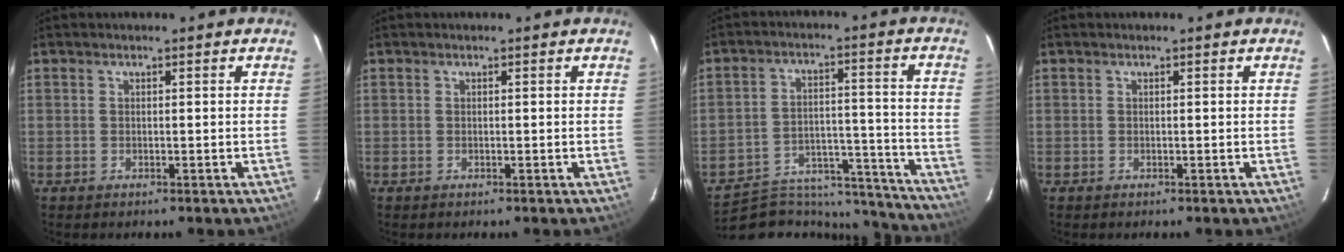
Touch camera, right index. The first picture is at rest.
{"total": 0.0}
{"total": 19.1, "force": [-17.8, 5.8, 3.8], "torque": [-0.062, 0.044, -0.243]}
{"total": 0.0}